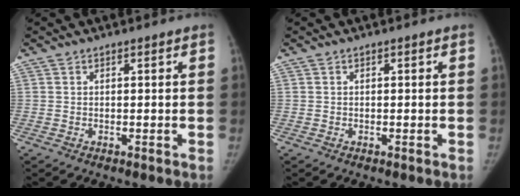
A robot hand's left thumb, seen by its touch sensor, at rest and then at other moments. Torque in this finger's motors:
{"motor_torque": [0.29, 0.03, -0.07, -0.12, 0.06]}